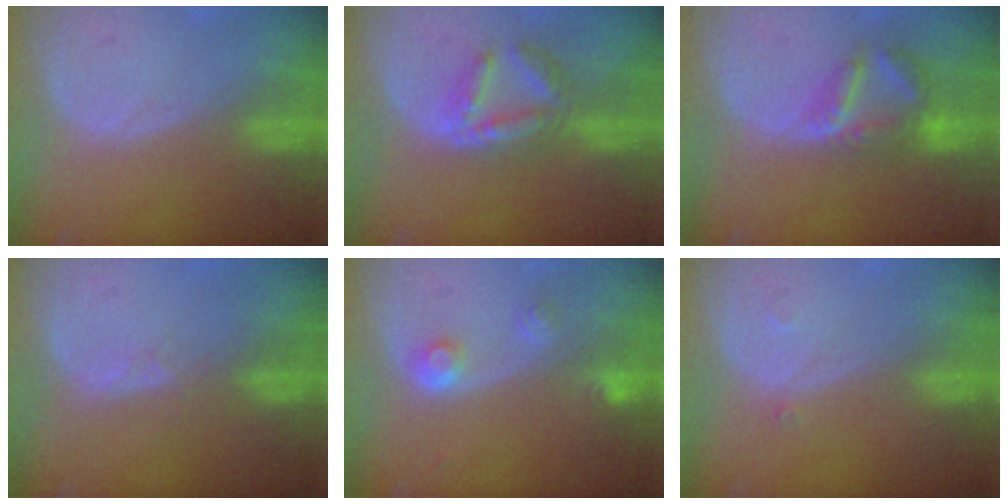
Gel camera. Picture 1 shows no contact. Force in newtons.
{"total": 6.0, "press": 5.7, "slide": 1.8}
{"total": 6.9, "press": 6.4, "slide": 2.5}
{"total": 1.4, "press": 1.2, "slide": 0.8}
{"total": 2.9, "press": 2.9, "slide": 0.5}
{"total": 0.7, "press": 0.5, "slide": 0.5}